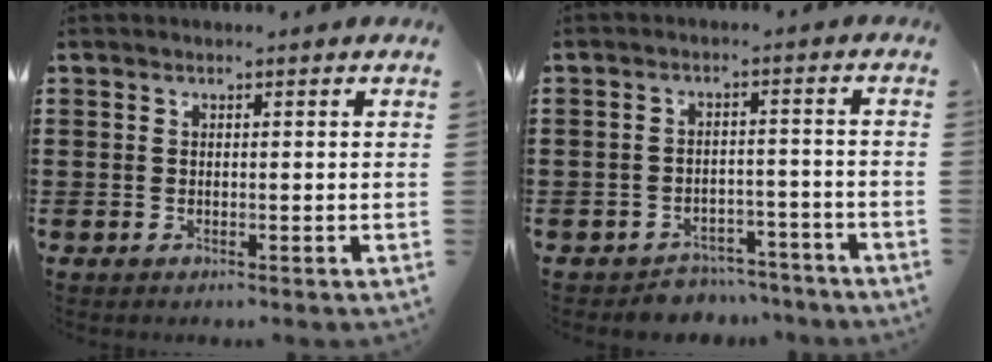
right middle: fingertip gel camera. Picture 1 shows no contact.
{"total": 3.8, "force": [-3.7, 0.8, -0.2], "torque": [-0.005, 0.004, -0.079]}